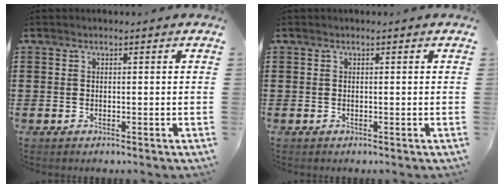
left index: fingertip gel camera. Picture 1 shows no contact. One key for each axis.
{"total": 0.0}